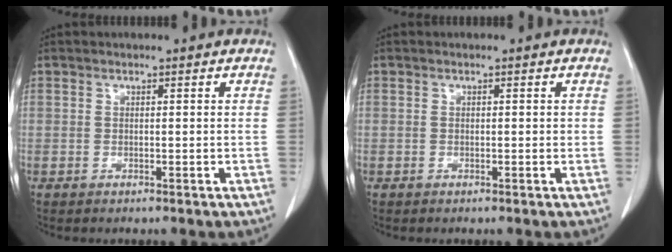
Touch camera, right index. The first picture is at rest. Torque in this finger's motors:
{"motor_torque": [-0.20, 0.09, 0.04, -0.01]}